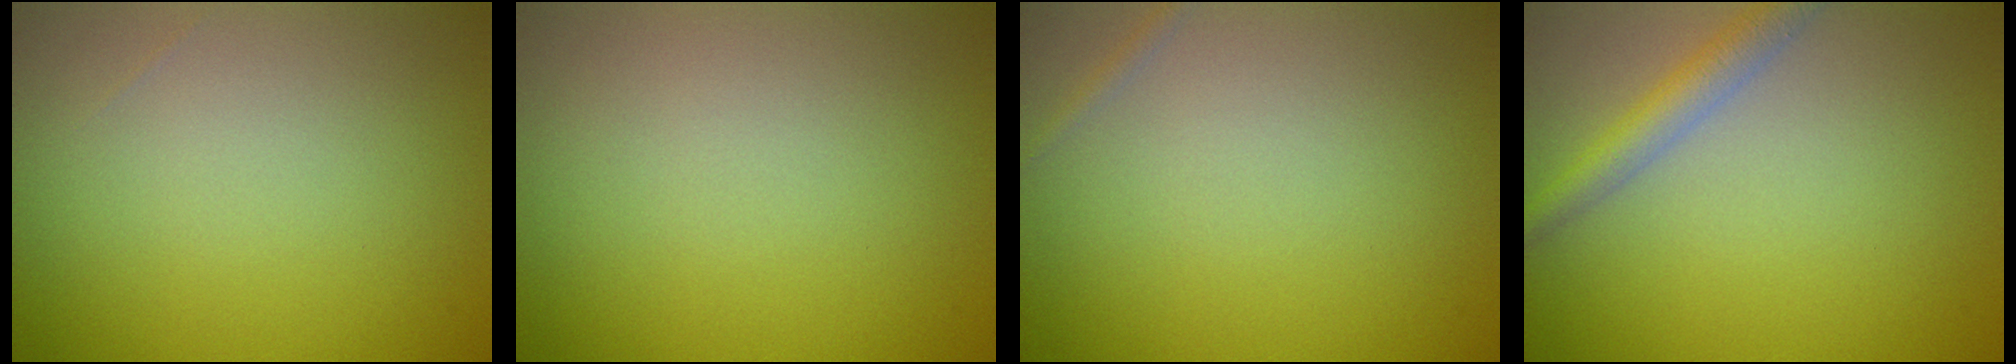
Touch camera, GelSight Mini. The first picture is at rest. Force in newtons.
{"total": 0.0}
{"total": 0.5, "press": 0.5, "slide": 0.0}
{"total": 2.8, "press": 2.8, "slide": 0.1}